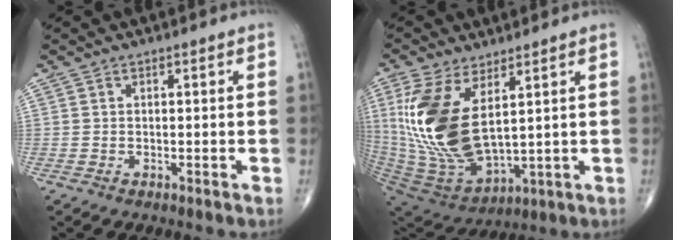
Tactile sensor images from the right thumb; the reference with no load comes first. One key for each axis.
{"total": 18.9, "fx": 5.0, "fy": 9.2, "fz": 15.7, "tx": -0.325, "ty": -0.034, "tz": 0.112}